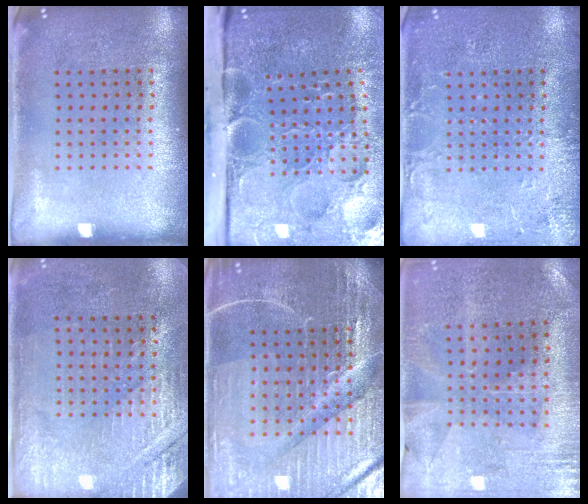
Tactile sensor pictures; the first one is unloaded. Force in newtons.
{"total": 5.4, "press": 4.2, "slide": 3.3}
{"total": 2.8, "press": 2.8, "slide": 0.4}
{"total": 2.8, "press": 2.7, "slide": 0.9}
{"total": 5.1, "press": 4.8, "slide": 1.6}
{"total": 0.5, "press": 0.5, "slide": 0.3}